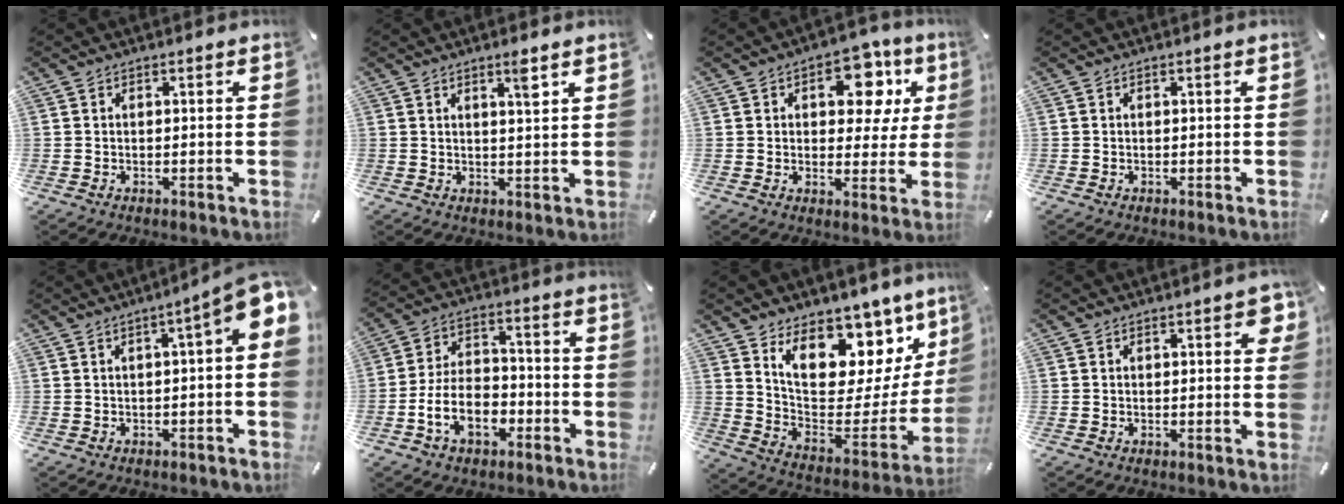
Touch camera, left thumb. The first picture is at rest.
{"total": 3.6, "force": [2.2, 0.3, 2.9], "torque": [-0.045, -0.007, 0.033]}
{"total": 12.8, "force": [5.2, 8.1, 8.5], "torque": [-0.101, -0.020, 0.085]}
{"total": 0.0}
{"total": 8.5, "force": [2.4, 1.8, 8.0], "torque": [-0.112, -0.025, 0.040]}
{"total": 11.9, "force": [-5.0, 7.8, 7.5], "torque": [-0.162, 0.021, -0.092]}
{"total": 16.4, "force": [10.8, 9.7, 7.5], "torque": [-0.098, -0.103, 0.186]}
{"total": 3.8, "force": [1.3, 1.6, 3.2], "torque": [-0.040, -0.001, 0.017]}